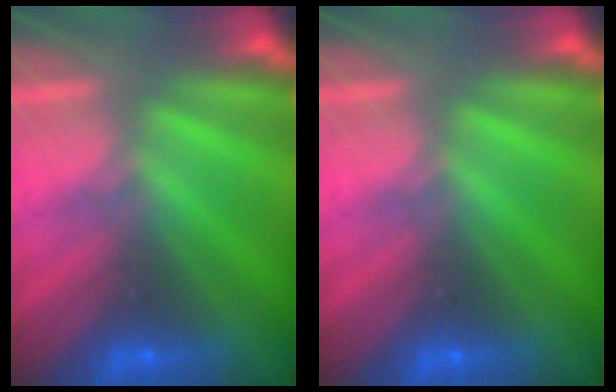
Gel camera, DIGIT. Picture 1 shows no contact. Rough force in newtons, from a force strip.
{"total": 0.0}